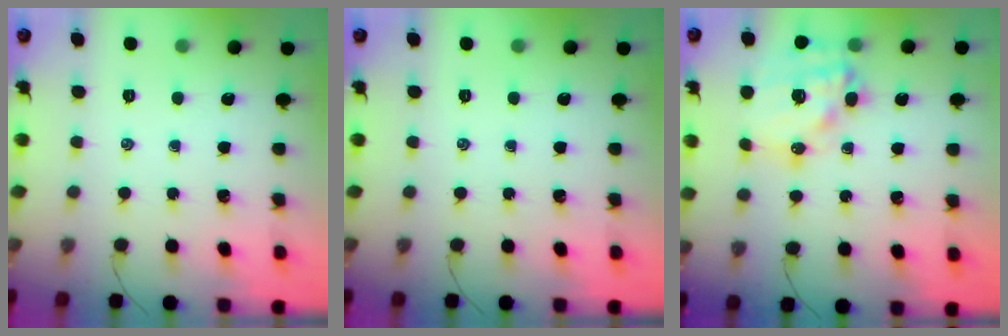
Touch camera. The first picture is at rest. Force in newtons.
{"total": 0.0}
{"total": 15.6, "press": 15.2, "slide": 3.4}